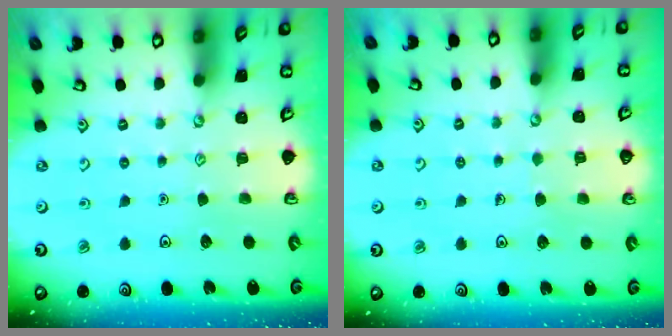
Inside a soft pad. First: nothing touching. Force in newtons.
{"total": 2.9, "press": 2.9, "slide": 0.2}